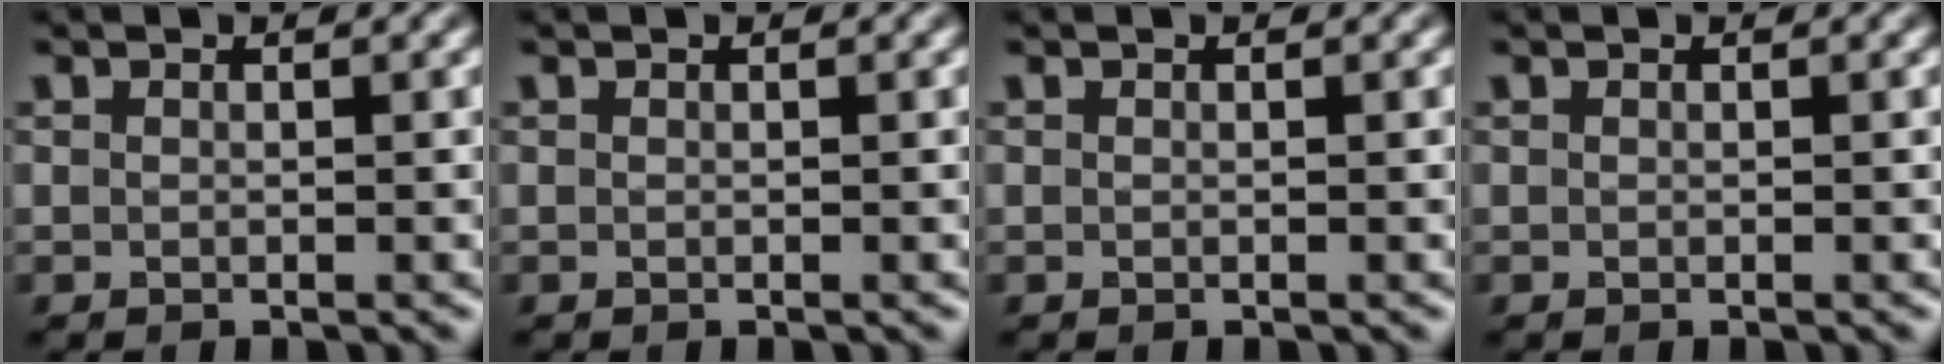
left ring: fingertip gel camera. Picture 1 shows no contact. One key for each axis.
{"total": 0.0}
{"total": 0.0}
{"total": 0.0}